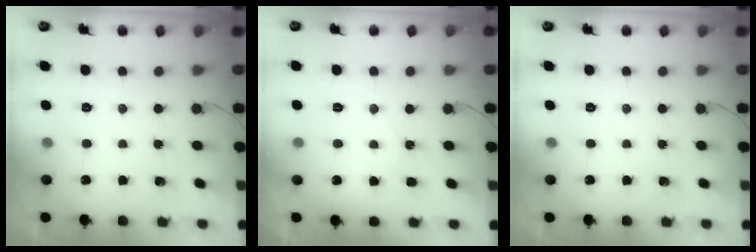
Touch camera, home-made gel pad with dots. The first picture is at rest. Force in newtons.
{"total": 4.9, "press": 4.8, "slide": 0.4}
{"total": 0.0}